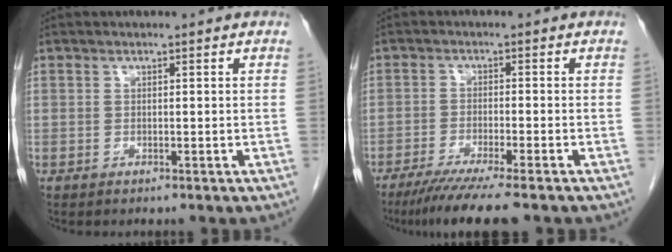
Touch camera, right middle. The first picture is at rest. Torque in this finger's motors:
{"motor_torque": [0.38, -0.17, 0.13, 0.08]}